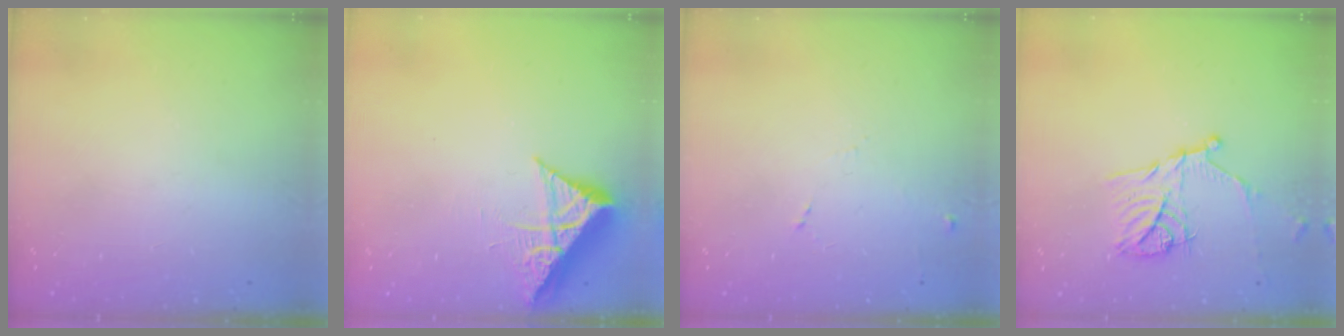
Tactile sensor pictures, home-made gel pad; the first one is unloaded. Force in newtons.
{"total": 8.9, "press": 8.9, "slide": 0.9}
{"total": 5.4, "press": 5.3, "slide": 0.9}
{"total": 13.8, "press": 13.7, "slide": 0.8}